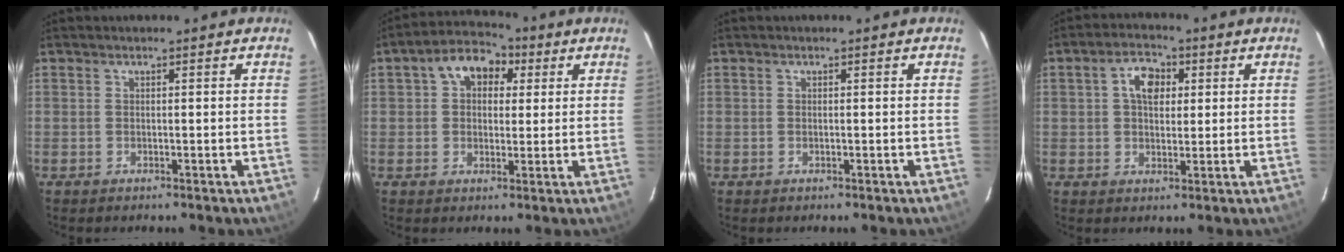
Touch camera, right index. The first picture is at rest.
{"total": 8.6, "force": [2.9, 6.2, 5.2], "torque": [-0.087, 0.031, 0.043]}
{"total": 0.0}
{"total": 5.9, "force": [1.6, 3.9, 4.1], "torque": [-0.070, 0.020, 0.029]}